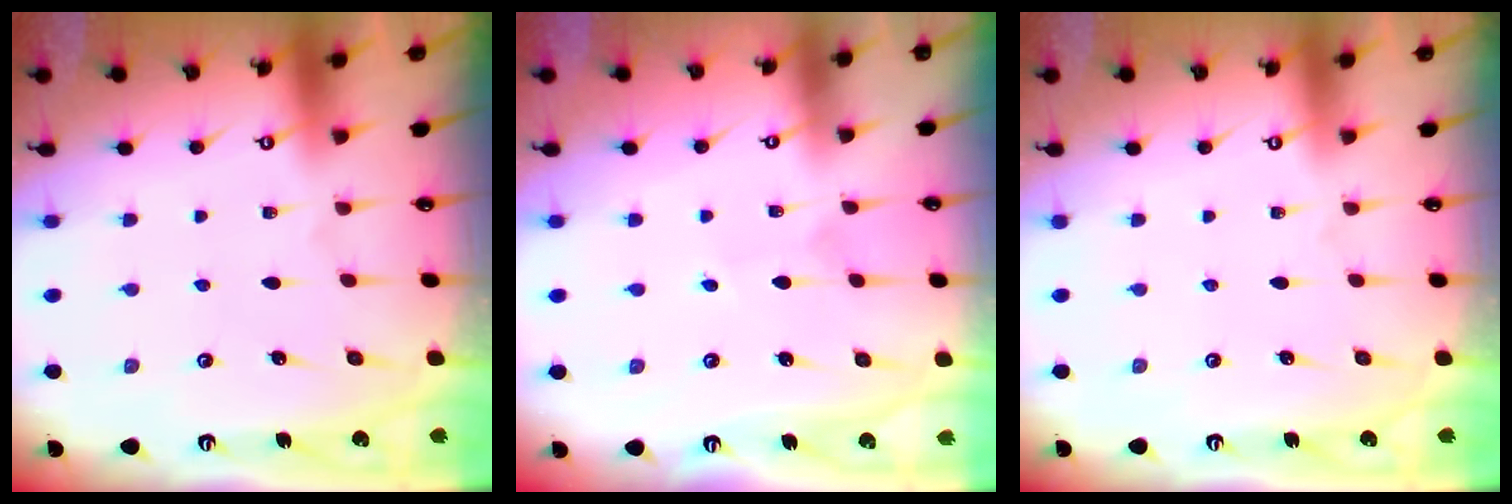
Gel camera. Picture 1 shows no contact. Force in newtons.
{"total": 1.8, "press": 1.8, "slide": 0.2}
{"total": 0.0}